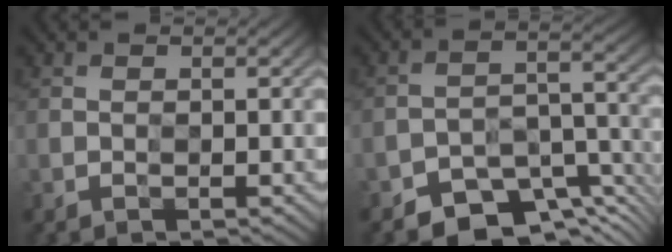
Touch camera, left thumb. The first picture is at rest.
{"total": 7.4, "force": [-6.6, 2.8, 1.7], "torque": [-0.006, 0.003, -0.115]}